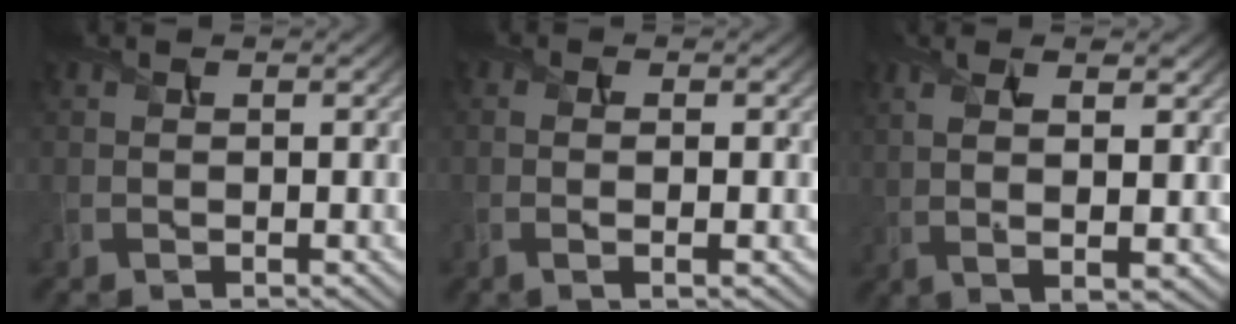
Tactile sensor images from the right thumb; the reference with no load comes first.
{"total": 2.0, "force": [-0.4, 0.4, 2.0], "torque": [-0.039, -0.001, -0.010]}
{"total": 7.5, "force": [2.0, 1.9, 6.9], "torque": [-0.109, 0.007, 0.027]}